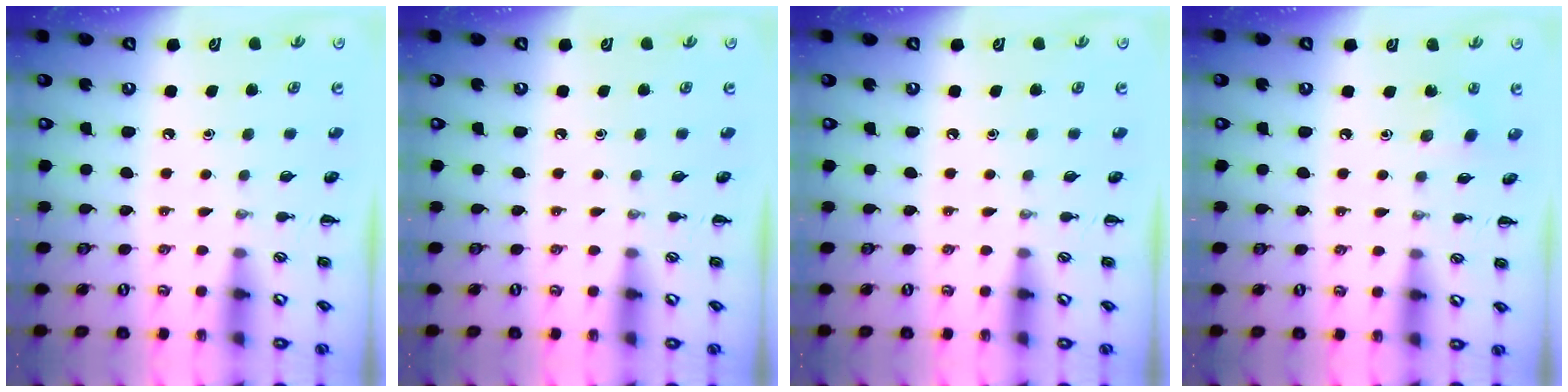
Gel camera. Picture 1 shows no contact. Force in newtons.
{"total": 0.0}
{"total": 0.0}
{"total": 2.5, "press": 2.4, "slide": 0.8}